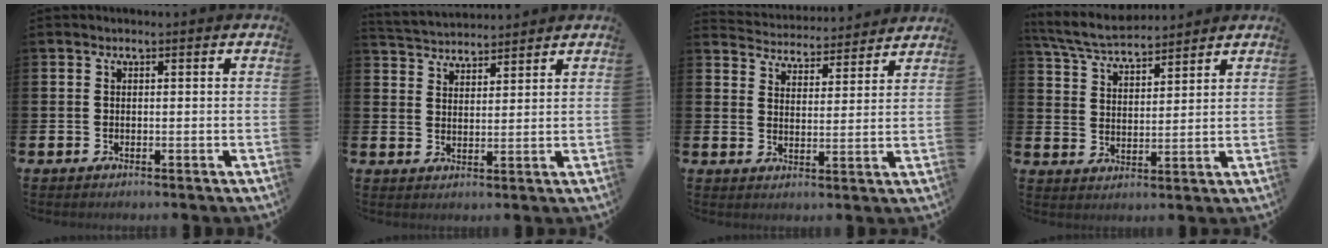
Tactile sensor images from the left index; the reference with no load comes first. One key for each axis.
{"total": 3.9, "fx": 3.8, "fy": 0.8, "fz": -0.2, "tx": -0.013, "ty": -0.018, "tz": 0.070}
{"total": 4.5, "fx": 4.4, "fy": 0.9, "fz": -0.4, "tx": -0.008, "ty": -0.040, "tz": 0.074}
{"total": 5.9, "fx": 5.7, "fy": 0.9, "fz": 1.2, "tx": -0.049, "ty": -0.026, "tz": 0.102}